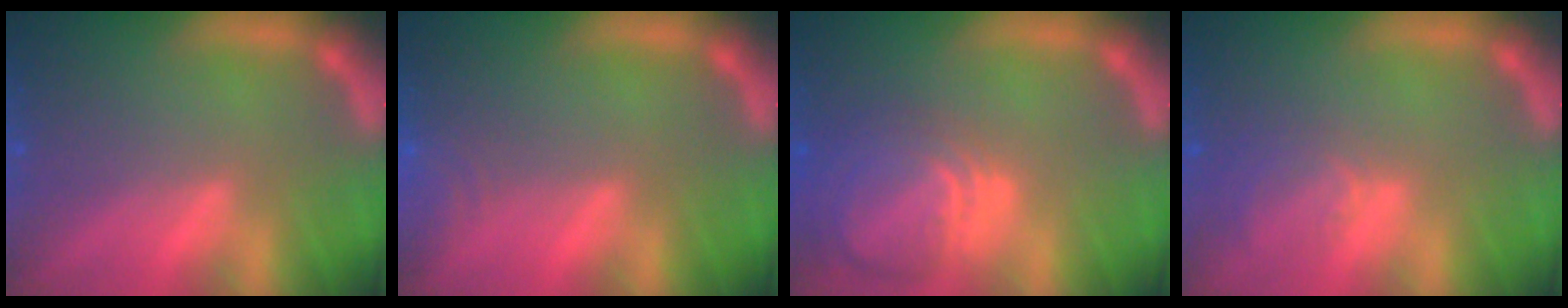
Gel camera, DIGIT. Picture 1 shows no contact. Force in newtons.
{"total": 3.0}
{"total": 7.0}
{"total": 2.5}